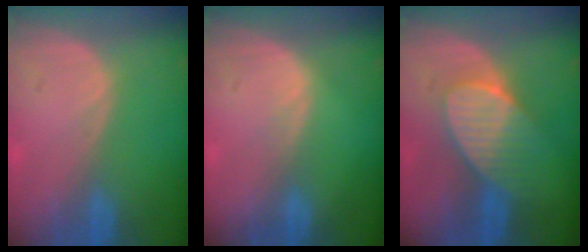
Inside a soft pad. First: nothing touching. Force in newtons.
{"total": 0.9, "press": 0.9, "slide": 0.1}
{"total": 7.0, "press": 6.9, "slide": 0.8}